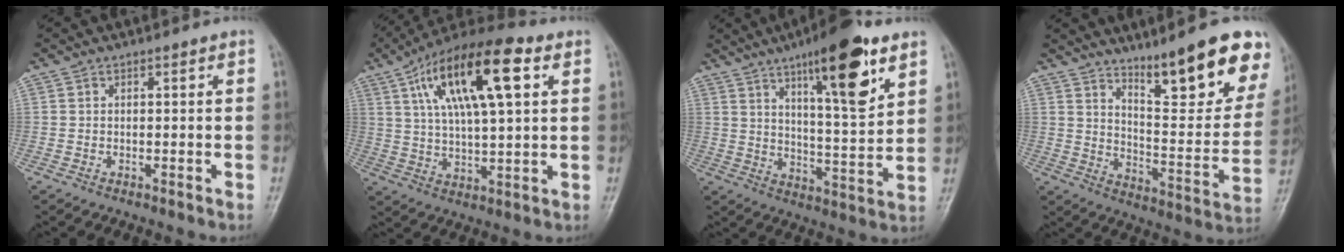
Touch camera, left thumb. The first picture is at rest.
{"total": 19.4, "force": [7.2, 6.8, 16.7], "torque": [-0.280, 0.003, 0.118]}
{"total": 17.2, "force": [9.6, 4.2, 13.7], "torque": [-0.185, -0.049, 0.151]}
{"total": 19.5, "force": [12.6, 4.8, 14.0], "torque": [-0.150, -0.075, 0.193]}